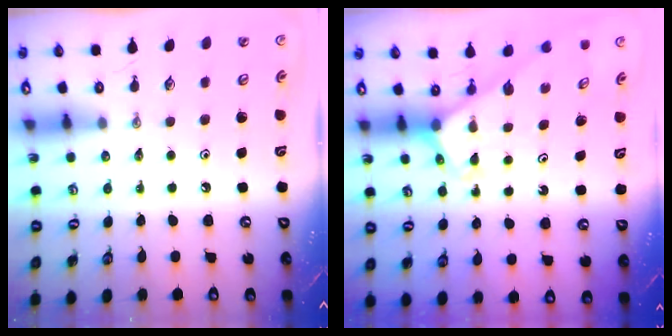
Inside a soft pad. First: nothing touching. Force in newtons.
{"total": 3.0, "press": 3.0, "slide": 0.2}